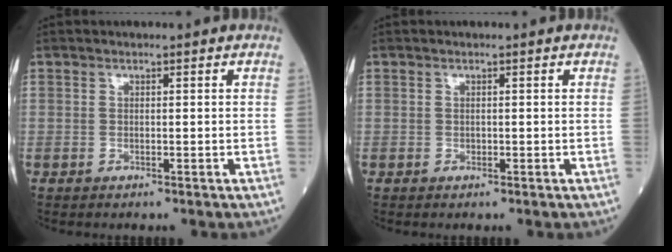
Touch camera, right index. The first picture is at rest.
{"total": 0.0}